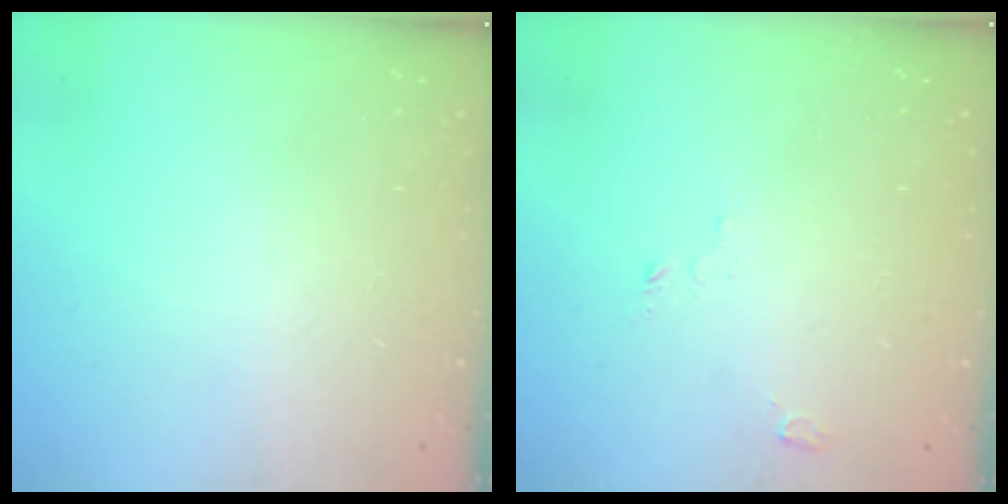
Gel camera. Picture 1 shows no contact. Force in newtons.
{"total": 2.7, "press": 2.7, "slide": 0.3}